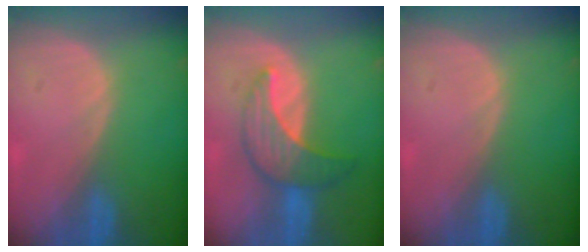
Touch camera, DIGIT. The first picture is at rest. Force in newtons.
{"total": 7.0, "press": 6.9, "slide": 1.5}
{"total": 0.0}